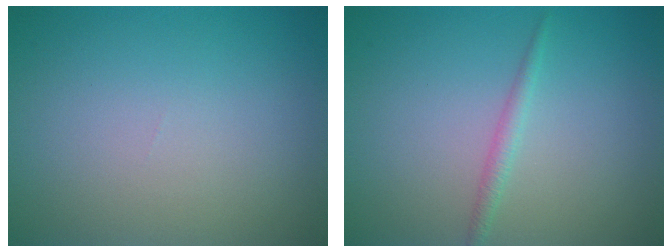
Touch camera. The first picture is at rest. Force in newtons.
{"total": 1.1, "press": 1.1, "slide": 0.0}